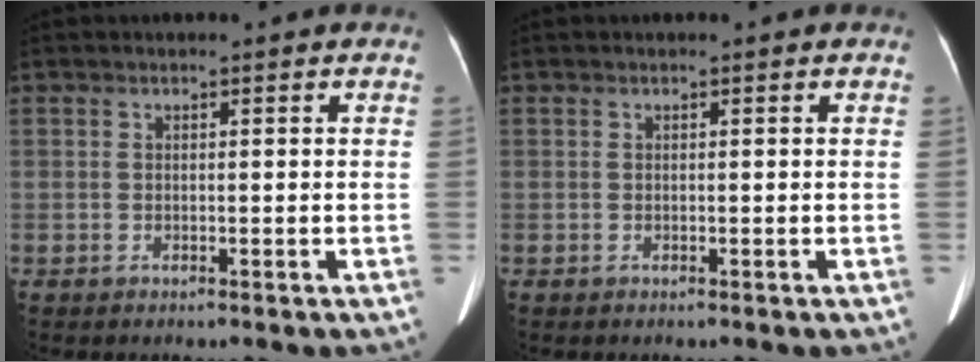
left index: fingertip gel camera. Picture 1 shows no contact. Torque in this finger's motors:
{"motor_torque": [0.14, -0.03, 0.04, 0.01]}